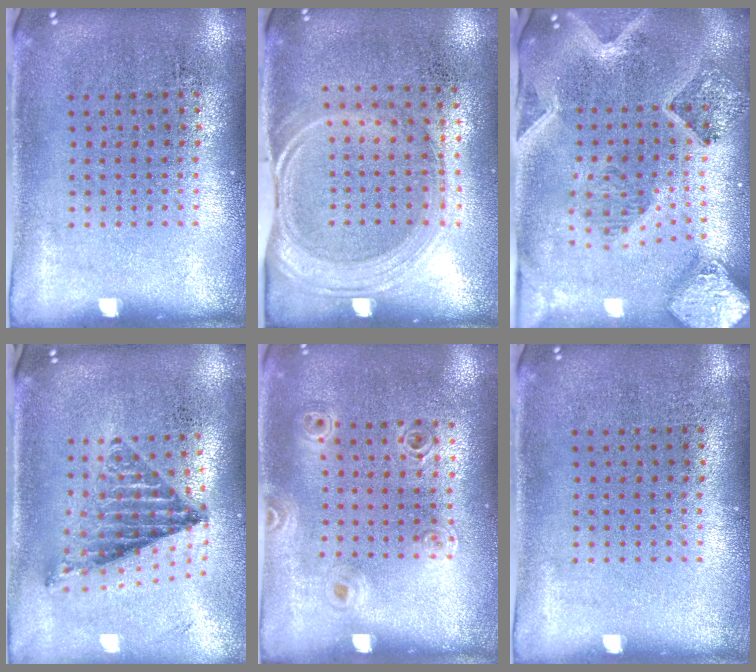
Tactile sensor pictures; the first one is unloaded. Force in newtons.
{"total": 1.6, "press": 1.4, "slide": 0.9}
{"total": 2.9, "press": 2.6, "slide": 1.3}
{"total": 1.1, "press": 1.0, "slide": 0.5}
{"total": 1.0, "press": 0.9, "slide": 0.2}
{"total": 0.0}